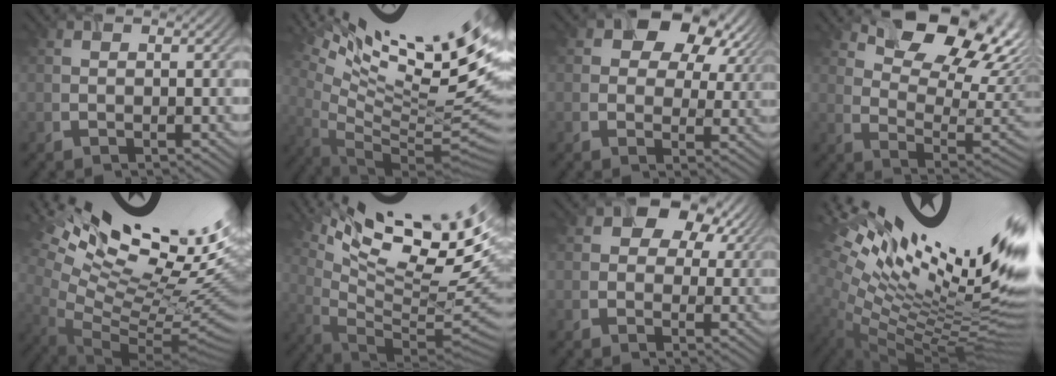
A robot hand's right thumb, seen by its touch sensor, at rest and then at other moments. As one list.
[{"total": 16.8, "force": [8.8, 3.6, 13.8], "torque": [-0.208, 0.002, 0.149]}, {"total": 10.1, "force": [4.1, 7.1, 5.8], "torque": [-0.095, 0.004, 0.066]}, {"total": 12.4, "force": [5.9, 7.2, 8.2], "torque": [-0.130, -0.003, 0.102]}, {"total": 18.0, "force": [9.2, 6.8, 13.8], "torque": [-0.227, 0.029, 0.173]}, {"total": 15.1, "force": [8.7, 4.1, 11.6], "torque": [-0.182, 0.004, 0.149]}, {"total": 9.0, "force": [4.1, 6.6, 4.6], "torque": [-0.088, 0.011, 0.056]}, {"total": 19.5, "force": [6.9, 7.3, 16.7], "torque": [-0.248, 0.013, 0.126]}]